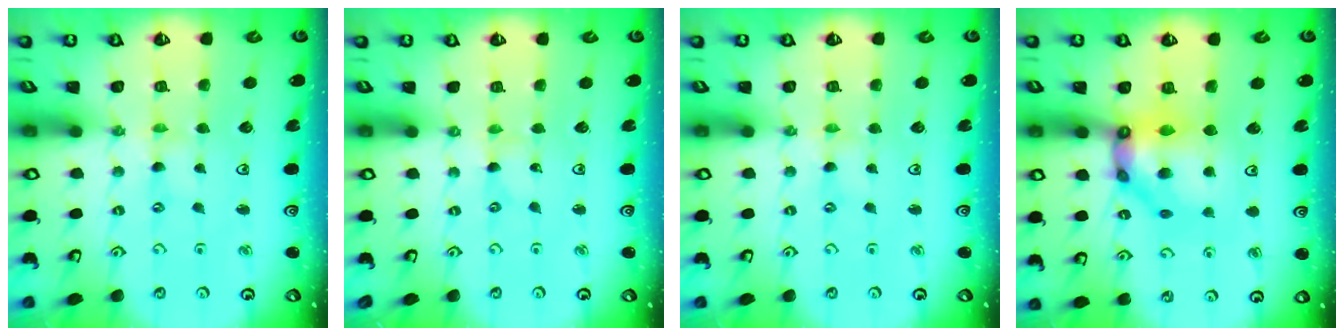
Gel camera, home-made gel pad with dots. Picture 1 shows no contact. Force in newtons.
{"total": 0.0}
{"total": 0.0}
{"total": 13.9, "press": 13.8, "slide": 1.4}